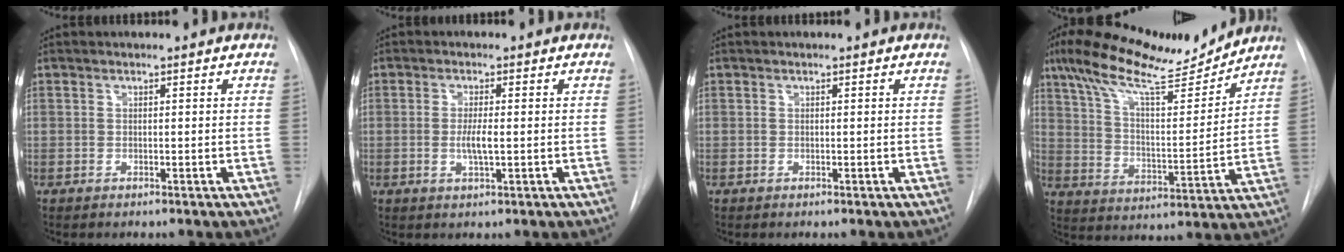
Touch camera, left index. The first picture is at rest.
{"total": 2.8, "force": [-0.3, 0.4, 2.8], "torque": [-0.056, -0.006, -0.005]}
{"total": 0.0}
{"total": 15.5, "force": [13.2, 2.2, 7.8], "torque": [-0.142, 0.003, 0.221]}